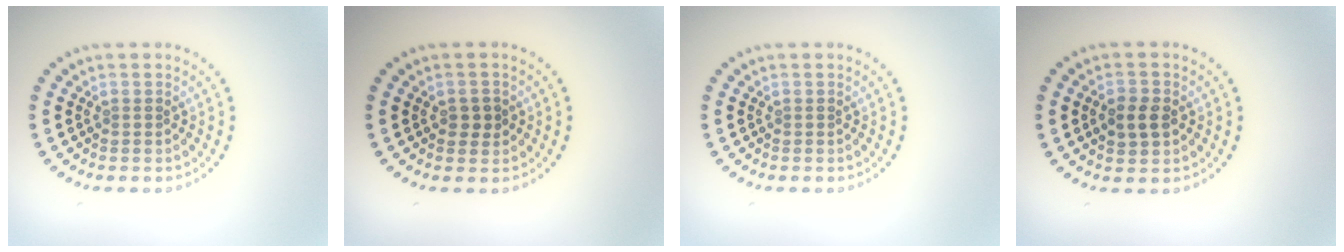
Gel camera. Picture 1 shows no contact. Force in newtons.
{"total": 1.6, "press": 1.6, "slide": 0.2}
{"total": 0.0}
{"total": 2.6, "press": 2.6, "slide": 0.0}